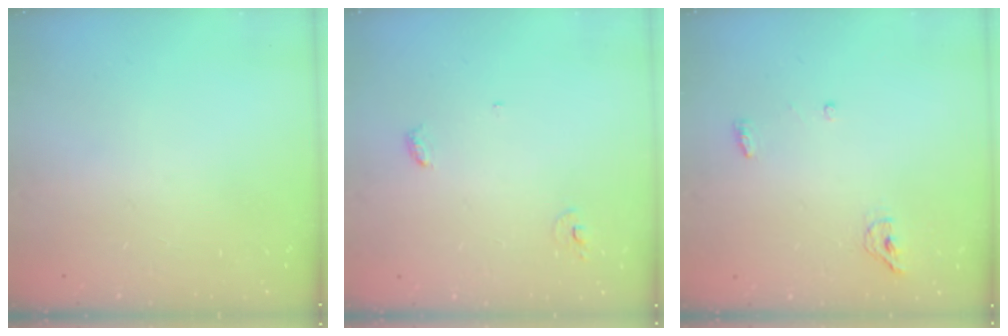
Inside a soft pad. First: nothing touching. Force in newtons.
{"total": 3.7, "press": 3.7, "slide": 0.3}
{"total": 4.4, "press": 4.3, "slide": 1.1}